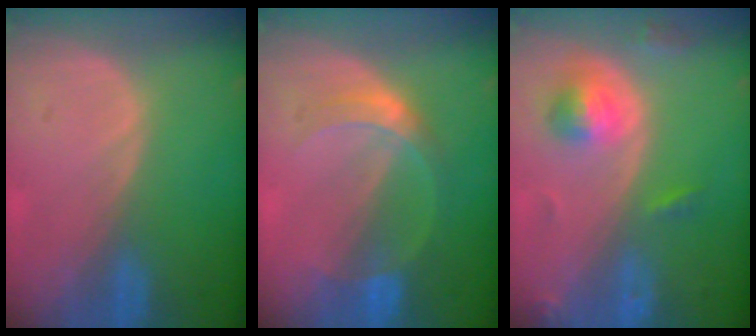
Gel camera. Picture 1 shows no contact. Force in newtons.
{"total": 5.0, "press": 4.8, "slide": 1.3}
{"total": 5.5, "press": 4.9, "slide": 2.3}